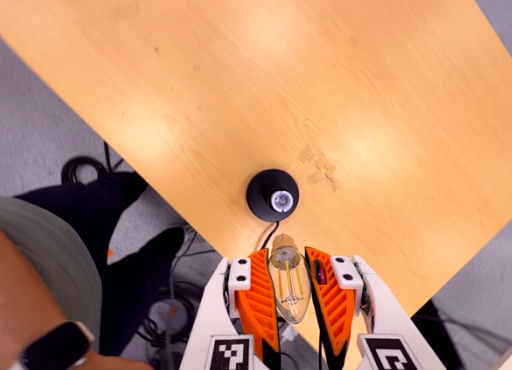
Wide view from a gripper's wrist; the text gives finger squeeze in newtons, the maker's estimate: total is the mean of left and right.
{"total": 19.6, "left": 21.2, "right": 17.9}